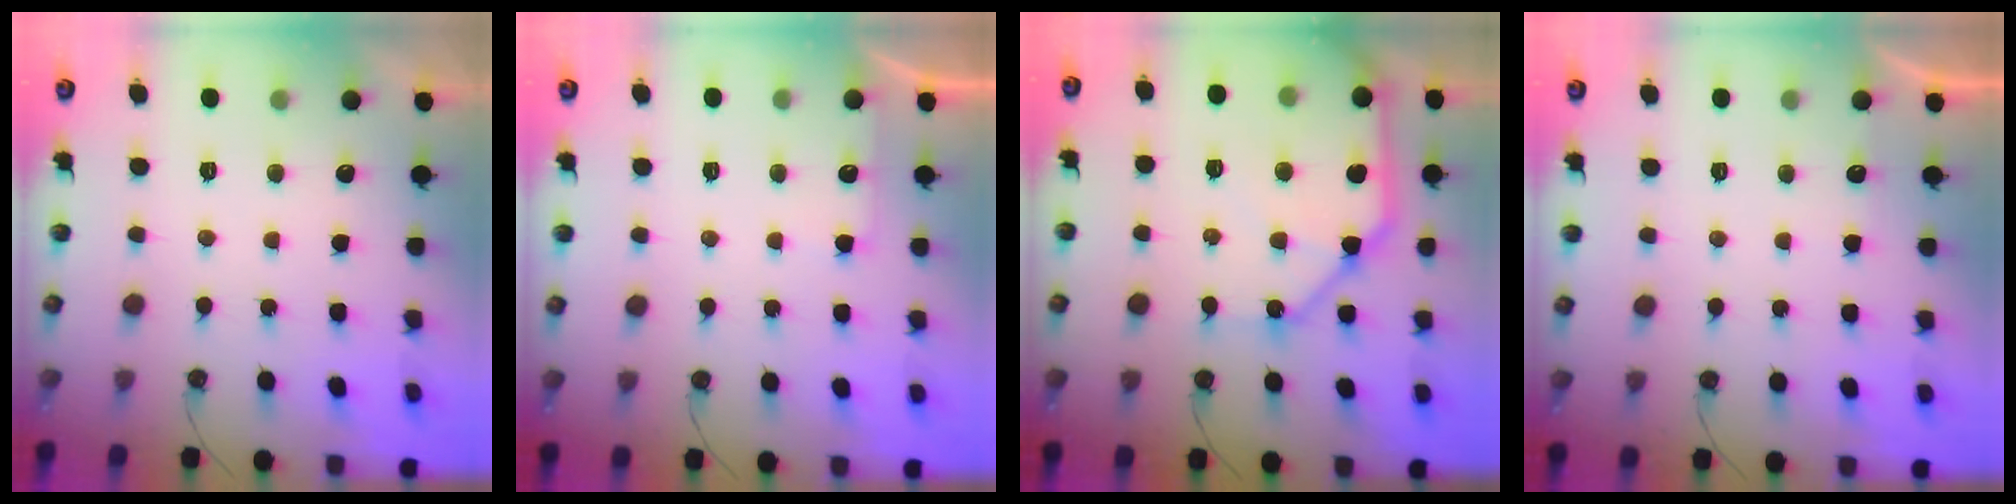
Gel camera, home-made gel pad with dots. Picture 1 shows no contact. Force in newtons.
{"total": 3.9, "press": 3.9, "slide": 0.5}
{"total": 15.9, "press": 15.7, "slide": 2.1}
{"total": 3.1, "press": 3.1, "slide": 0.4}